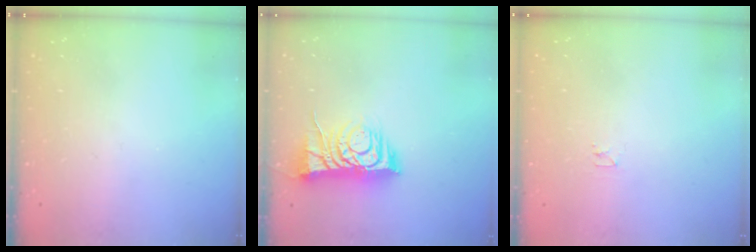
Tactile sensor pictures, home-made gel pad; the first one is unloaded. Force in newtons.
{"total": 9.2, "press": 9.2, "slide": 0.7}
{"total": 2.4, "press": 2.4, "slide": 0.3}